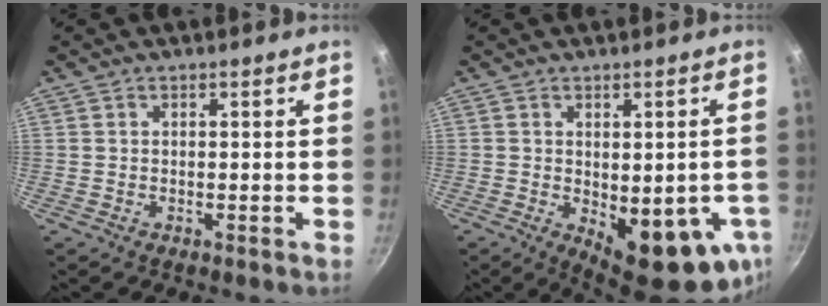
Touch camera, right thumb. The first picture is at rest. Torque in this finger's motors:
{"motor_torque": [-0.22, 0.88, 0.12, -0.05, 0.10]}